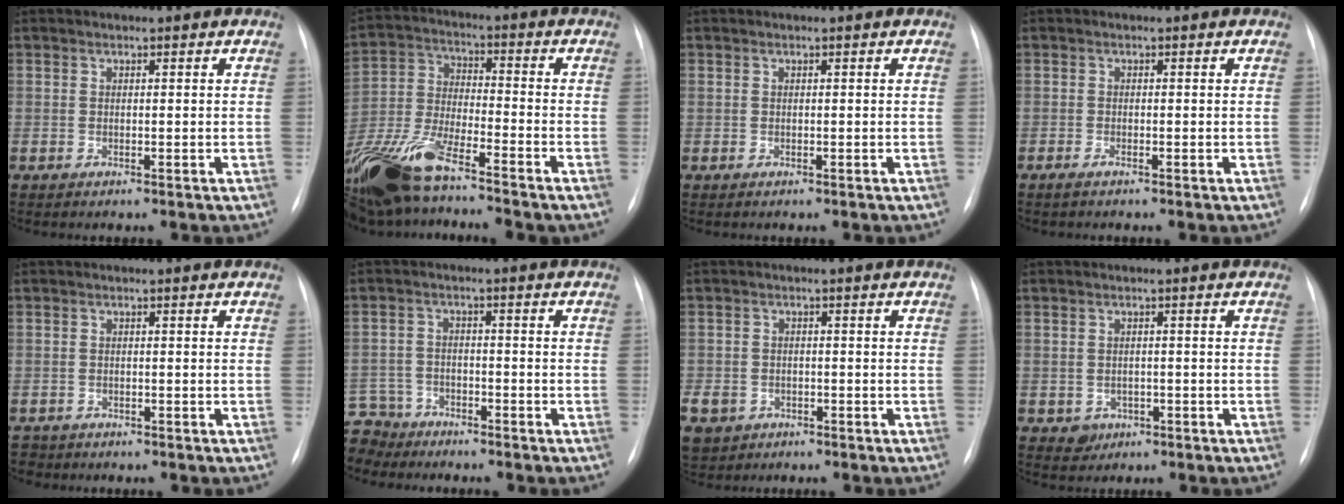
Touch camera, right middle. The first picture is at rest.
{"total": 15.0, "force": [-11.2, 2.9, 9.4], "torque": [-0.212, -0.019, -0.211]}
{"total": 0.0}
{"total": 0.7, "force": [-0.6, 0.1, 0.5], "torque": [-0.011, 0.000, -0.008]}
{"total": 4.5, "force": [-2.3, 3.7, 1.0], "torque": [-0.018, 0.001, -0.028]}
{"total": 8.1, "force": [-7.3, 3.5, 0.1], "torque": [-0.014, 0.004, -0.136]}
{"total": 10.3, "force": [-5.1, 8.3, 3.3], "torque": [-0.105, 0.000, -0.076]}
{"total": 2.5, "force": [-1.1, 2.2, 0.5], "torque": [-0.002, 0.008, -0.006]}